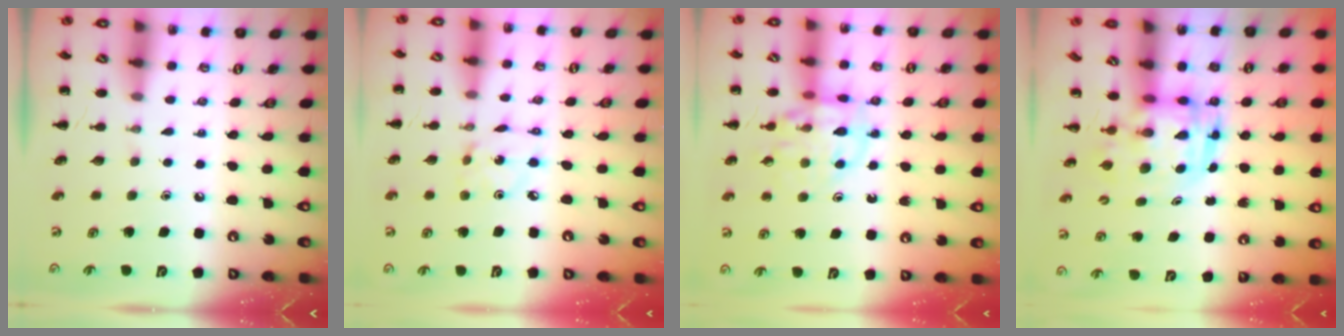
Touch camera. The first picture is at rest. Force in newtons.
{"total": 2.1, "press": 2.0, "slide": 0.6}
{"total": 13.1, "press": 13.0, "slide": 1.8}
{"total": 3.6, "press": 3.5, "slide": 0.7}